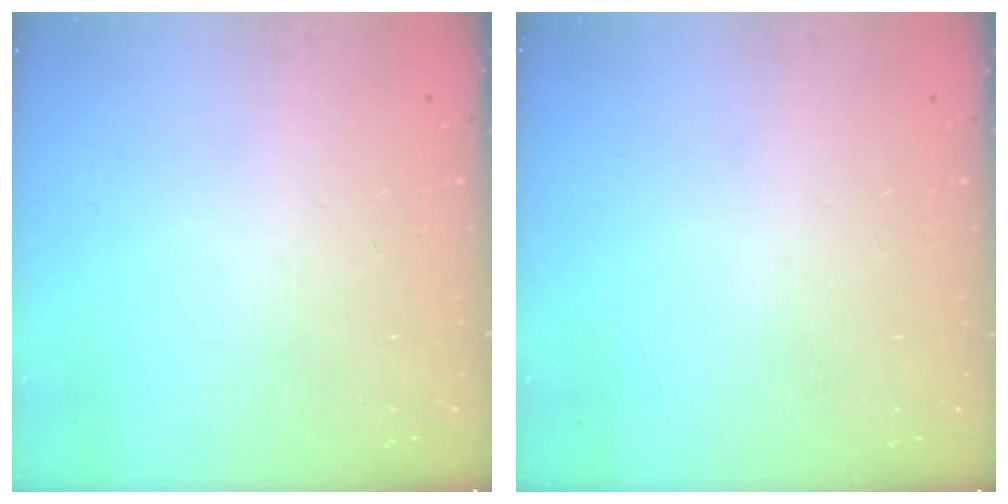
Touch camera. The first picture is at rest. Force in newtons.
{"total": 0.0}